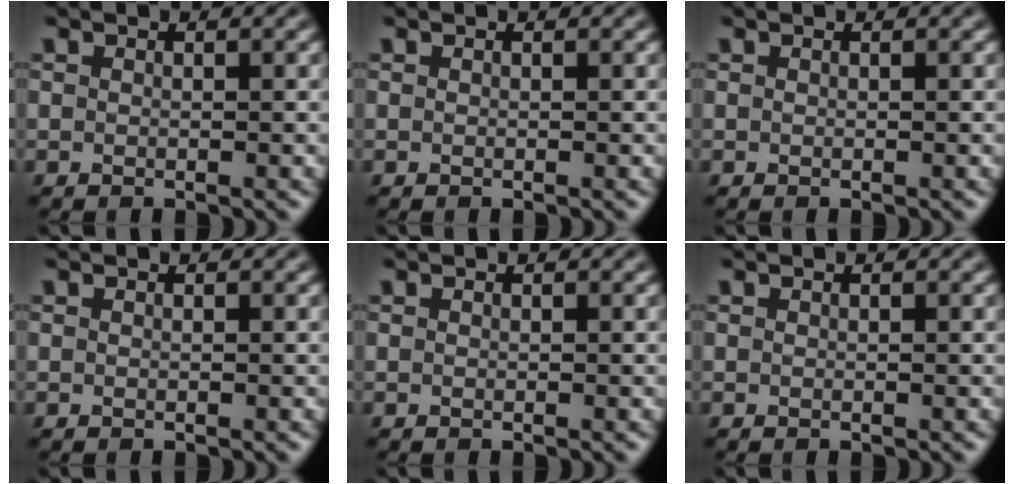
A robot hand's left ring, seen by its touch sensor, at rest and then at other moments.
{"total": 0.0}
{"total": 0.0}
{"total": 0.0}
{"total": 0.0}
{"total": 0.0}